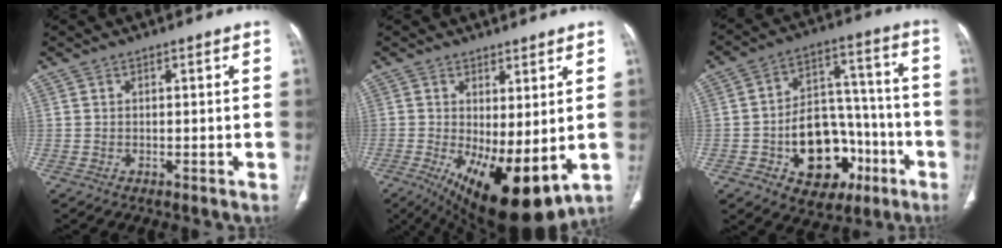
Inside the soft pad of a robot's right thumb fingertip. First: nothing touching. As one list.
[{"total": 14.4, "force": [-2.4, 5.7, 13.0], "torque": [-0.213, -0.027, -0.015]}, {"total": 19.1, "force": [-6.8, 12.9, 12.3], "torque": [-0.132, 0.055, -0.089]}]